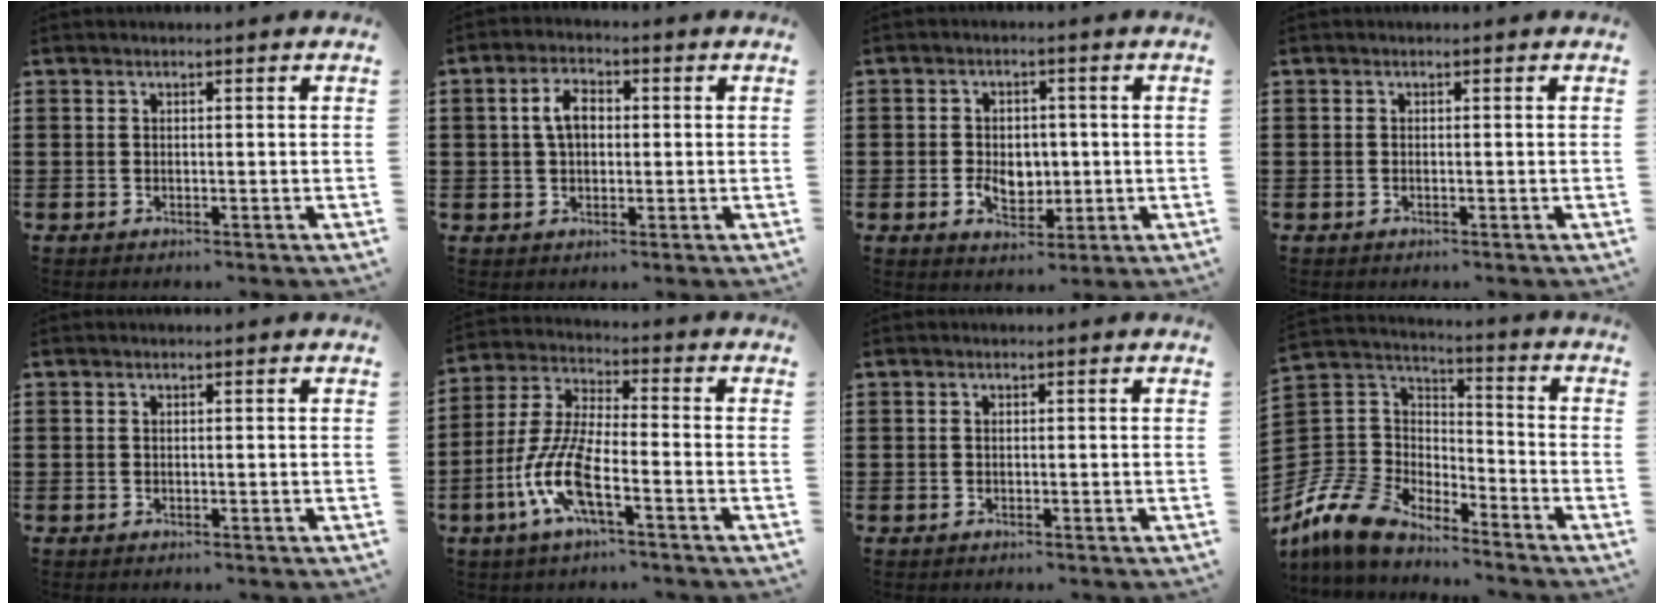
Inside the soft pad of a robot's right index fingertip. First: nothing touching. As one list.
[{"total": 4.9, "force": [0.4, 2.7, 4.0], "torque": [-0.092, 0.009, 0.003]}, {"total": 5.2, "force": [-0.7, 3.6, 3.7], "torque": [-0.057, 0.001, -0.015]}, {"total": 0.0}, {"total": 0.0}, {"total": 9.6, "force": [-4.3, 2.3, 8.3], "torque": [-0.204, -0.015, -0.089]}, {"total": 0.0}, {"total": 10.6, "force": [-8.3, 6.3, 2.2], "torque": [-0.108, 0.005, -0.170]}]